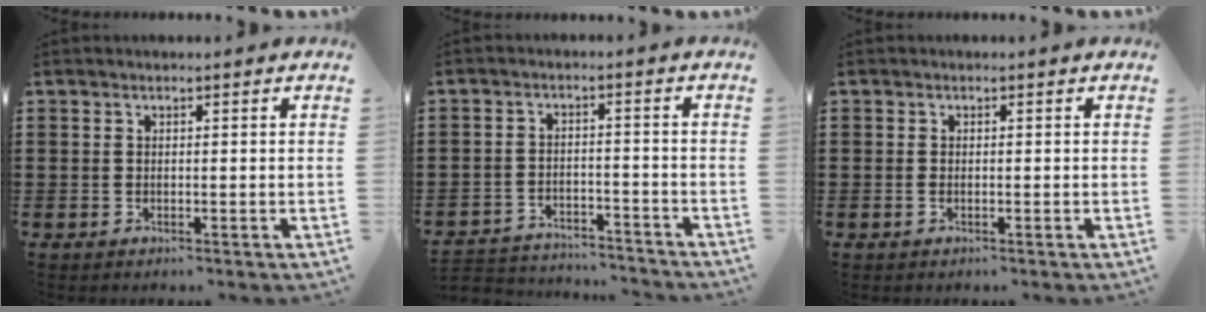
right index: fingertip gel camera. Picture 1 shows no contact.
{"total": 4.0, "force": [-3.9, 0.4, 0.3], "torque": [-0.018, -0.001, -0.084]}
{"total": 0.5, "force": [-0.3, -0.1, 0.5], "torque": [-0.012, -0.008, -0.002]}